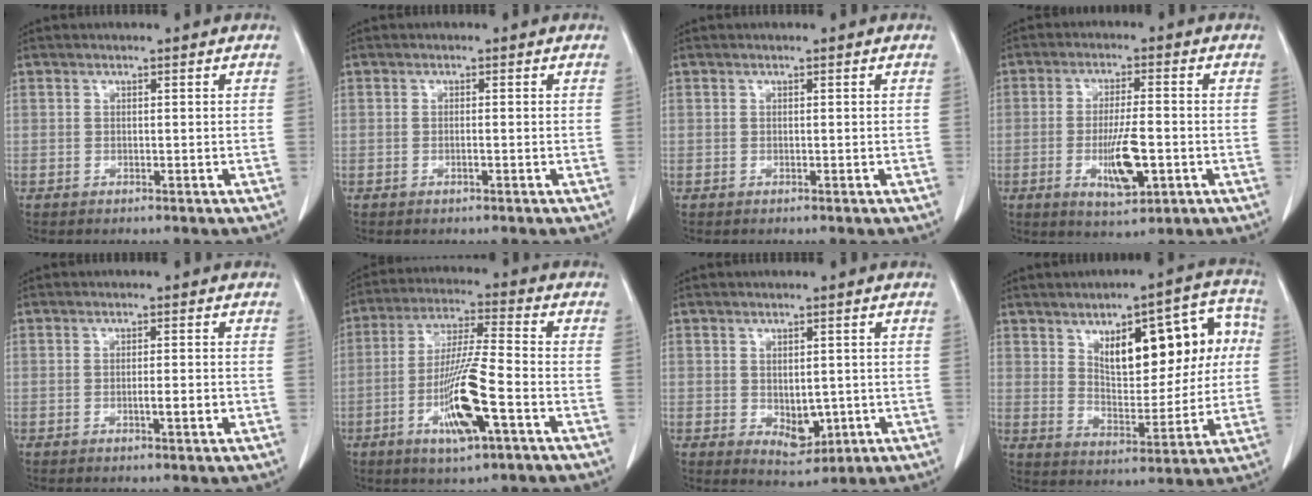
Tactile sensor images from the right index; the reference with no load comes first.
{"total": 0.7, "force": [-0.3, 0.0, 0.7], "torque": [-0.016, 0.000, -0.005]}
{"total": 0.0}
{"total": 8.1, "force": [-2.2, 1.8, 7.6], "torque": [-0.138, -0.010, -0.034]}
{"total": 2.6, "force": [-0.8, 0.2, 2.4], "torque": [-0.042, -0.002, -0.011]}
{"total": 12.7, "force": [-4.7, 1.0, 11.8], "torque": [-0.231, -0.011, -0.084]}
{"total": 4.9, "force": [-0.8, 3.0, 3.8], "torque": [-0.055, -0.008, 0.004]}
{"total": 15.2, "force": [4.3, 6.4, 13.2], "torque": [-0.169, 0.036, 0.069]}